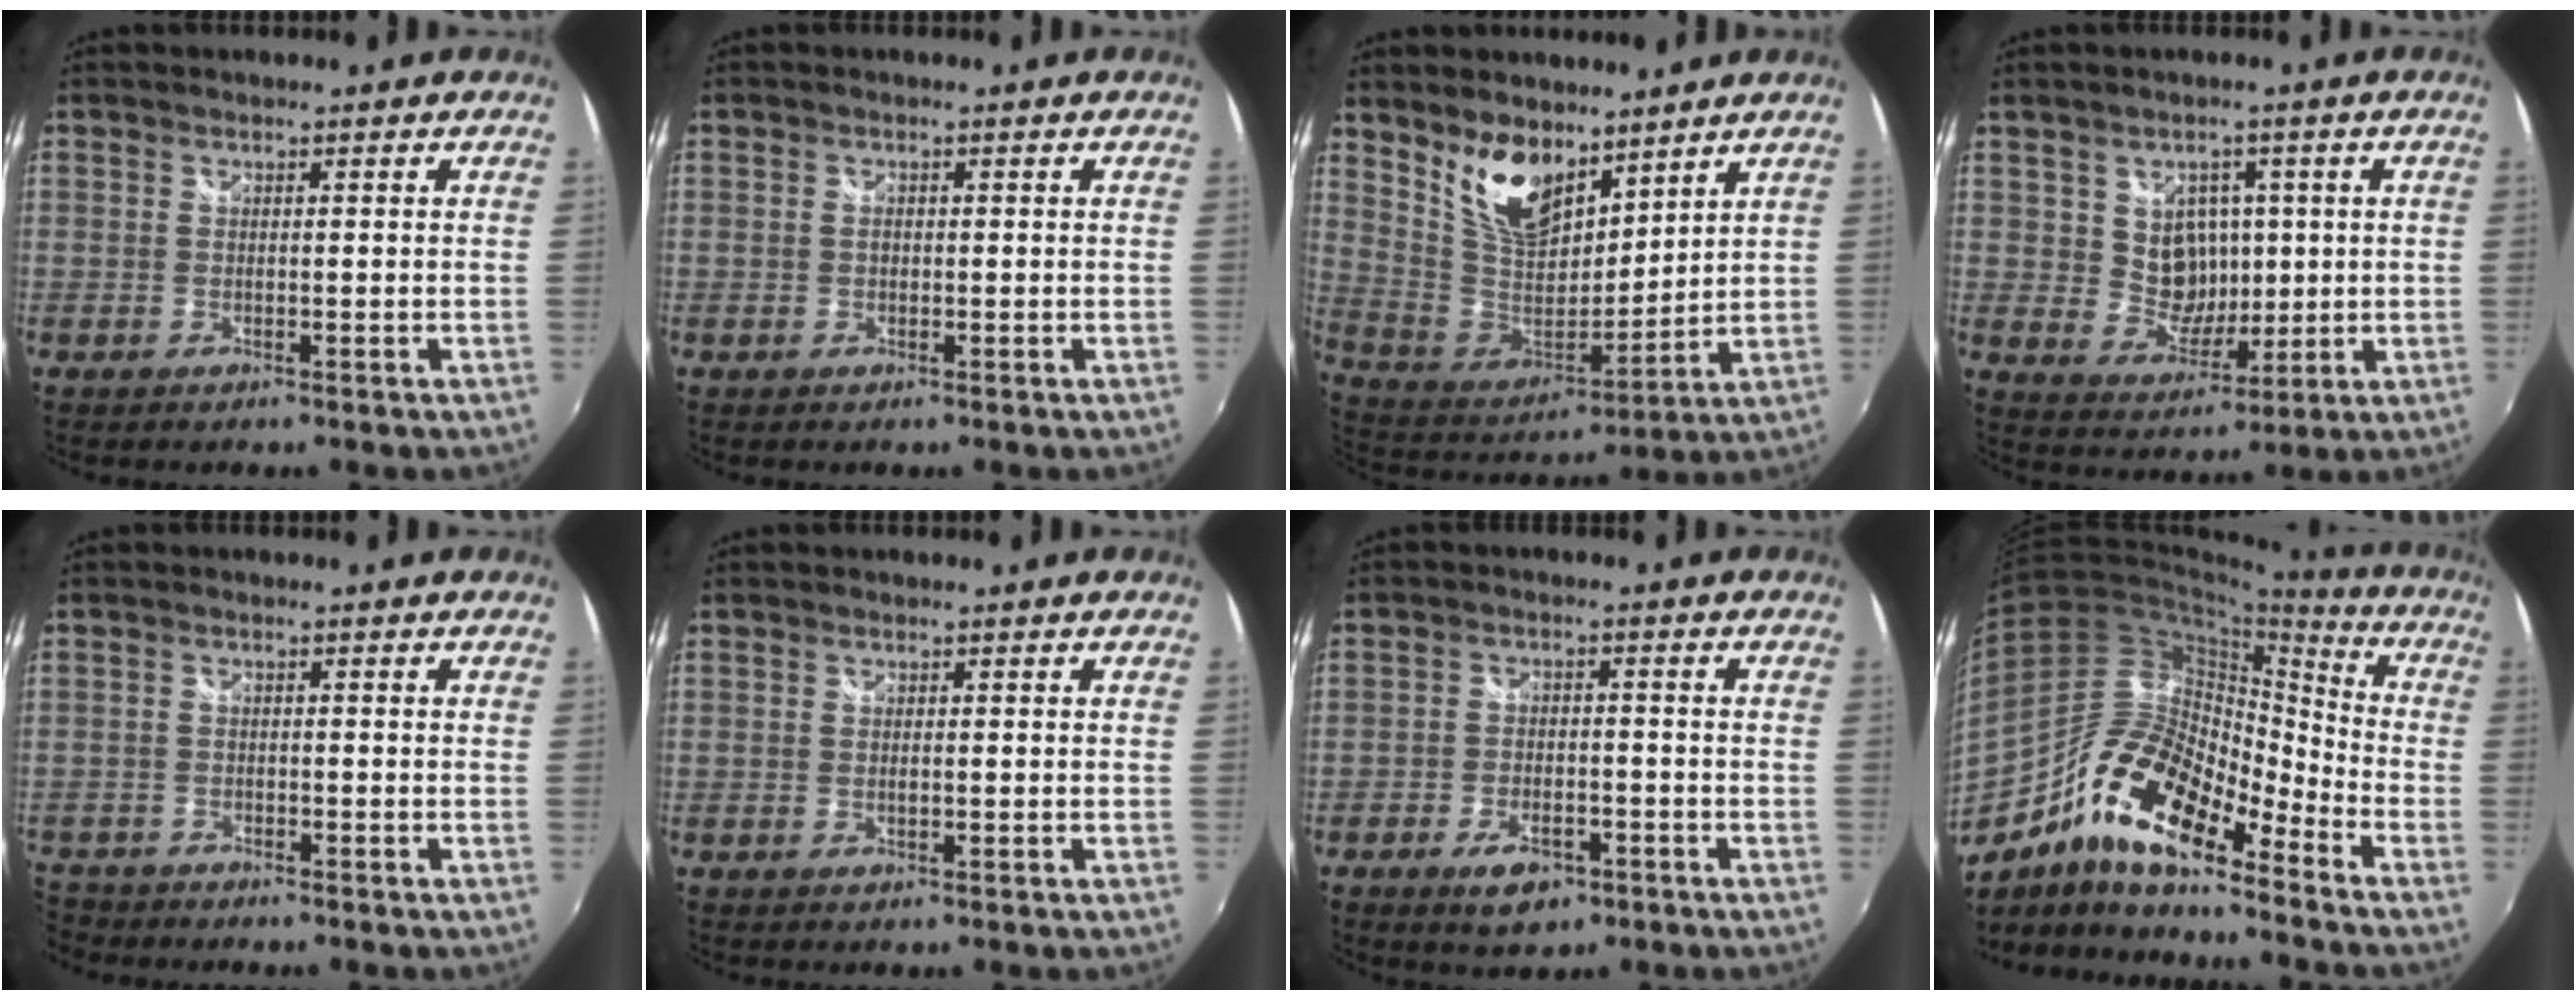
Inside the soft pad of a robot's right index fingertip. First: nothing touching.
{"total": 0.8, "force": [0.0, 0.7, 0.4], "torque": [-0.007, 0.001, -0.002]}
{"total": 13.9, "force": [9.2, 6.9, 7.9], "torque": [-0.155, 0.001, 0.186]}
{"total": 7.4, "force": [1.6, 6.7, 2.7], "torque": [-0.048, 0.006, 0.041]}
{"total": 5.7, "force": [-4.7, 3.2, 0.7], "torque": [-0.048, -0.010, -0.094]}
{"total": 0.7, "force": [-0.1, 0.1, 0.7], "torque": [-0.014, 0.001, -0.004]}
{"total": 6.7, "force": [-4.1, 3.6, 3.9], "torque": [-0.094, -0.003, -0.064]}
{"total": 18.7, "force": [-11.7, 6.7, 13.0], "torque": [-0.234, -0.002, -0.234]}